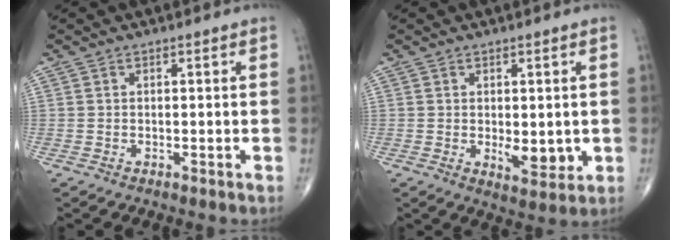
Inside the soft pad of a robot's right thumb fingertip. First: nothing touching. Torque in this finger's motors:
{"motor_torque": [0.74, 0.84, 0.63, -0.13, 0.01]}